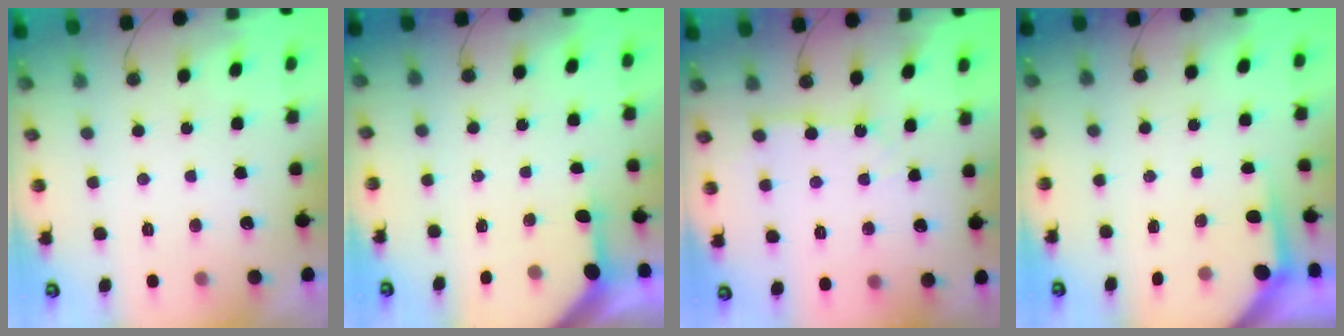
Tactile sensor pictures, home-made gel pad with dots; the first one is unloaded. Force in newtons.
{"total": 3.0, "press": 3.0, "slide": 0.3}
{"total": 4.0, "press": 3.9, "slide": 0.5}
{"total": 3.7, "press": 3.7, "slide": 0.4}